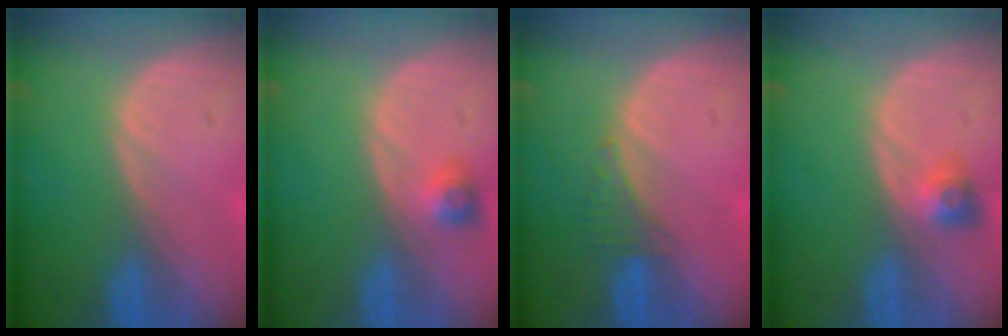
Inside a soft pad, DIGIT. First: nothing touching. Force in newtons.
{"total": 2.6, "press": 2.4, "slide": 1.0}
{"total": 1.9, "press": 1.8, "slide": 0.7}
{"total": 3.0, "press": 2.7, "slide": 1.3}